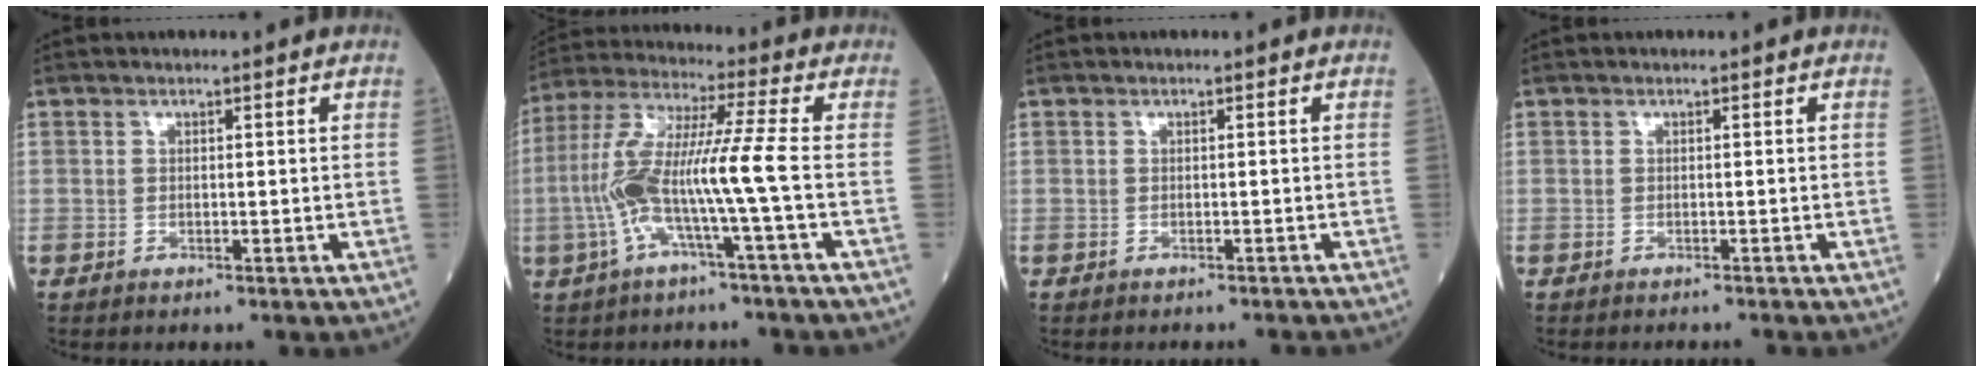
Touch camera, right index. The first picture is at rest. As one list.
[{"total": 11.2, "force": [-2.6, -0.8, 10.8], "torque": [-0.234, 0.021, -0.057]}, {"total": 2.5, "force": [-2.4, 0.1, 0.3], "torque": [-0.004, -0.008, -0.028]}, {"total": 1.7, "force": [-1.6, -0.4, 0.3], "torque": [0.000, -0.001, -0.021]}]